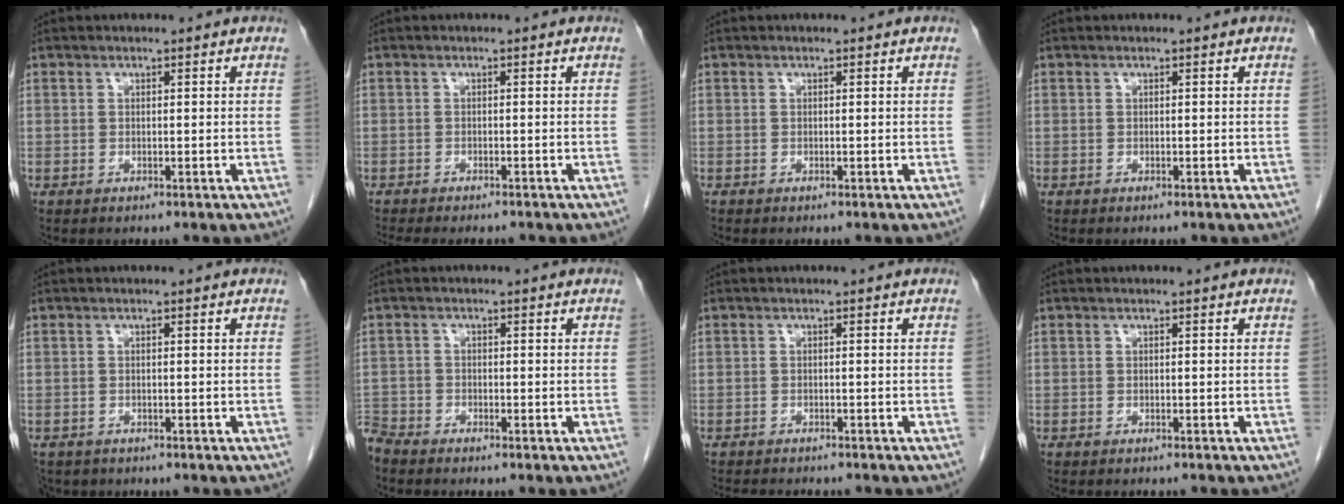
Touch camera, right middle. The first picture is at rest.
{"total": 8.4, "force": [-7.4, 2.0, 3.4], "torque": [-0.047, -0.011, -0.101]}
{"total": 0.0}
{"total": 0.0}
{"total": 4.1, "force": [-3.2, 2.5, 0.7], "torque": [-0.011, -0.001, -0.049]}
{"total": 3.2, "force": [-3.1, 0.6, 0.2], "torque": [-0.002, -0.009, -0.063]}
{"total": 6.3, "force": [-5.8, 1.3, 2.1], "torque": [-0.028, -0.006, -0.084]}
{"total": 1.8, "force": [-1.7, 0.1, 0.5], "torque": [-0.008, -0.003, -0.021]}